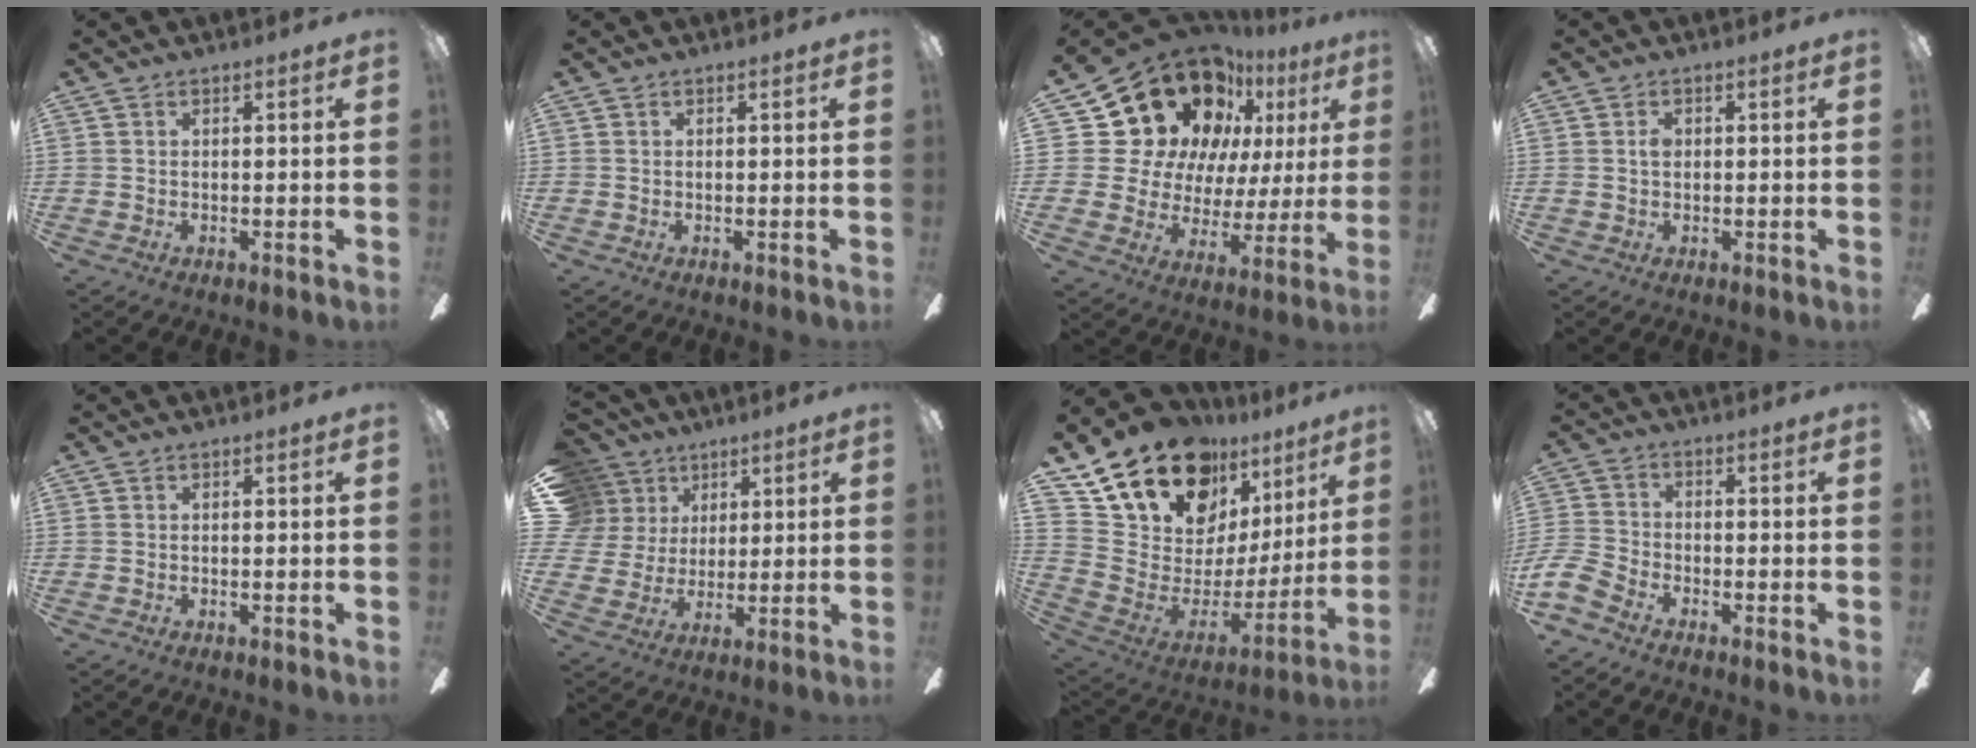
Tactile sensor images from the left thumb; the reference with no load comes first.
{"total": 0.0}
{"total": 23.1, "force": [14.8, 15.0, 9.5], "torque": [-0.175, -0.105, 0.298]}
{"total": 1.7, "force": [0.4, 1.3, 1.1], "torque": [-0.023, 0.004, 0.007]}
{"total": 0.0}
{"total": 11.3, "force": [6.4, 9.1, 2.3], "torque": [-0.066, -0.029, 0.130]}
{"total": 21.6, "force": [16.2, 10.9, 9.2], "torque": [-0.181, -0.109, 0.309]}
{"total": 6.1, "force": [-4.0, 3.5, 2.9], "torque": [-0.074, 0.013, -0.076]}